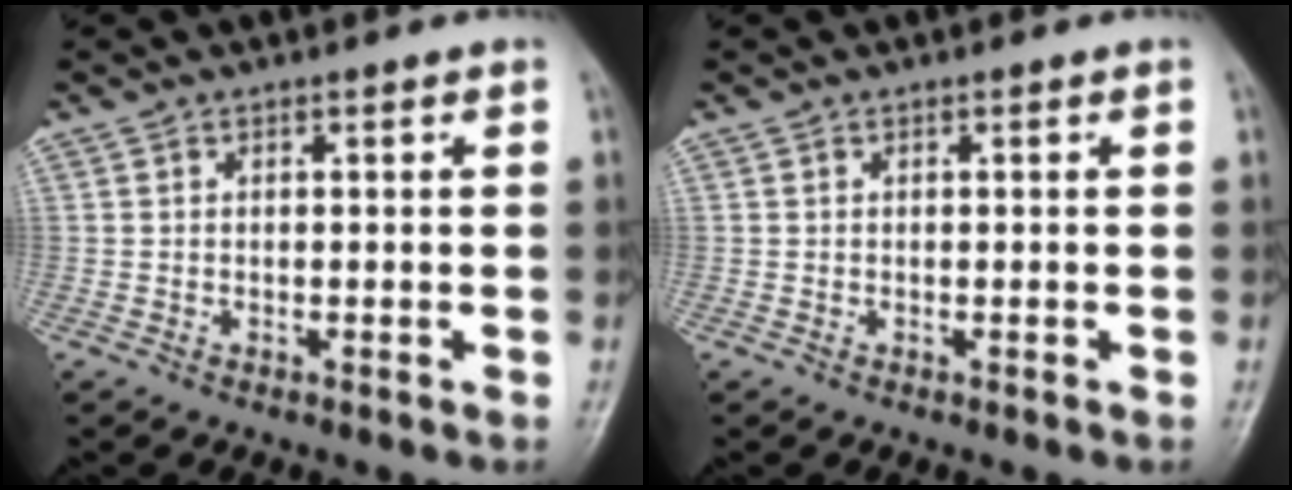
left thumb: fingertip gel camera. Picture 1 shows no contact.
{"total": 0.0}